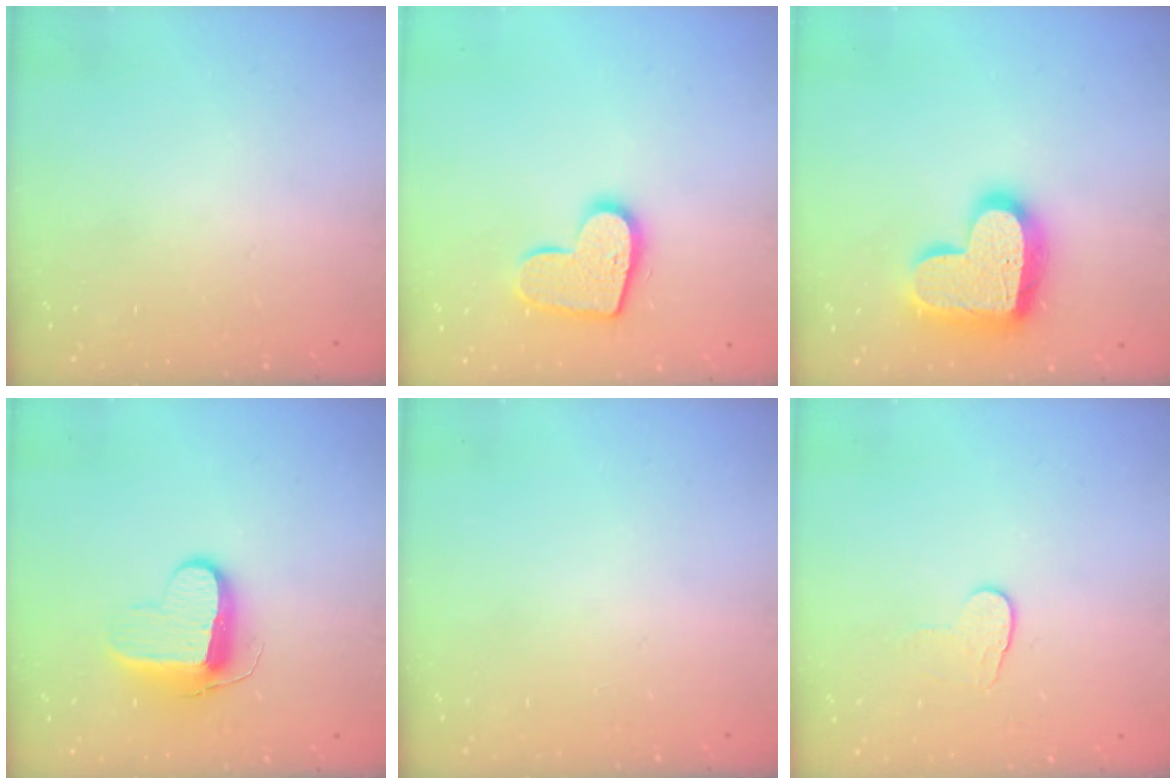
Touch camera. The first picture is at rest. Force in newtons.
{"total": 13.5, "press": 13.5, "slide": 0.8}
{"total": 19.5, "press": 19.5, "slide": 1.4}
{"total": 10.0, "press": 10.0, "slide": 0.2}
{"total": 0.0}
{"total": 6.2, "press": 6.1, "slide": 0.5}